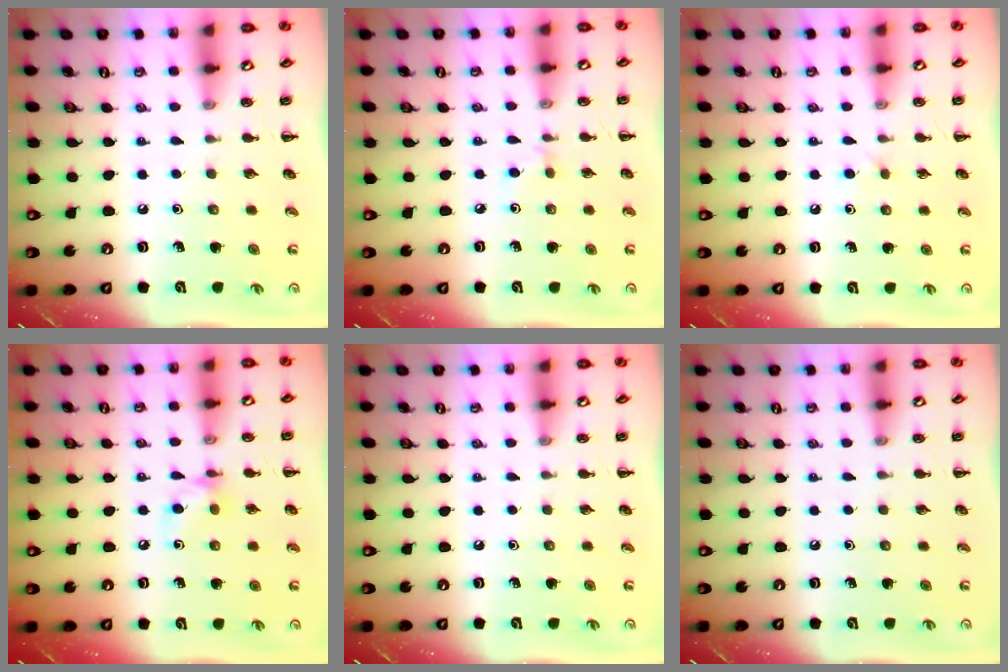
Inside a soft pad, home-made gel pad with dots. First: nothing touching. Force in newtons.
{"total": 2.8, "press": 2.6, "slide": 1.1}
{"total": 2.2, "press": 2.0, "slide": 1.0}
{"total": 5.8, "press": 5.7, "slide": 0.6}
{"total": 0.0}
{"total": 0.0}